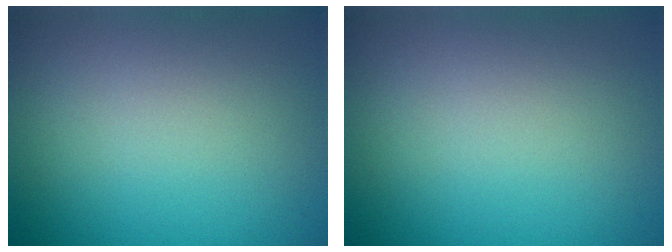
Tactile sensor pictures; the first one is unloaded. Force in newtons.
{"total": 0.0}